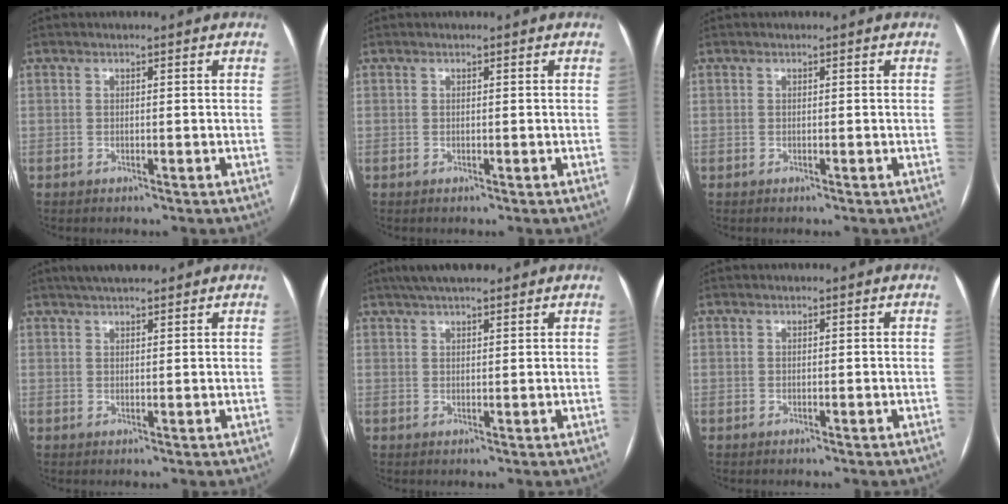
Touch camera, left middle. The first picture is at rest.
{"total": 0.0}
{"total": 0.0}
{"total": 5.5, "force": [4.6, 1.0, 2.9], "torque": [-0.045, 0.027, 0.077]}
{"total": 7.4, "force": [5.9, 1.5, 4.3], "torque": [-0.066, 0.033, 0.097]}
{"total": 0.0}